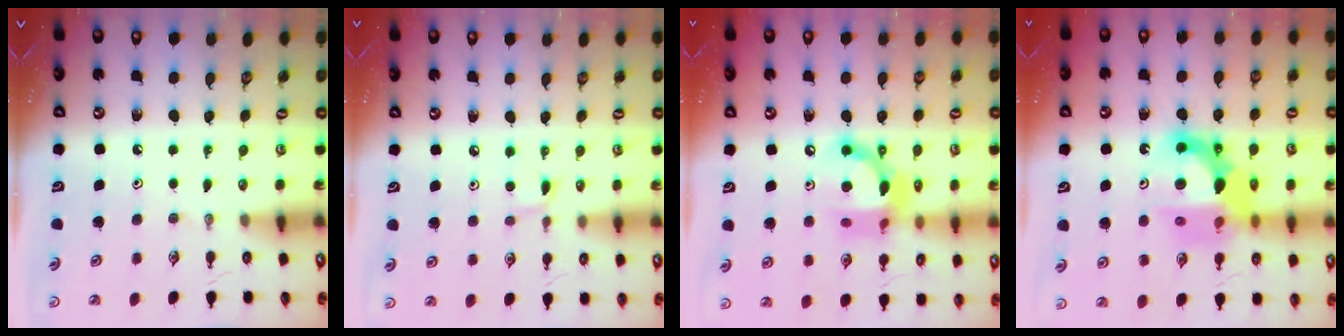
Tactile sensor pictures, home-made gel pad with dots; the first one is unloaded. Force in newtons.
{"total": 4.6, "press": 4.5, "slide": 0.4}
{"total": 13.7, "press": 13.7, "slide": 0.5}
{"total": 14.8, "press": 14.7, "slide": 1.8}